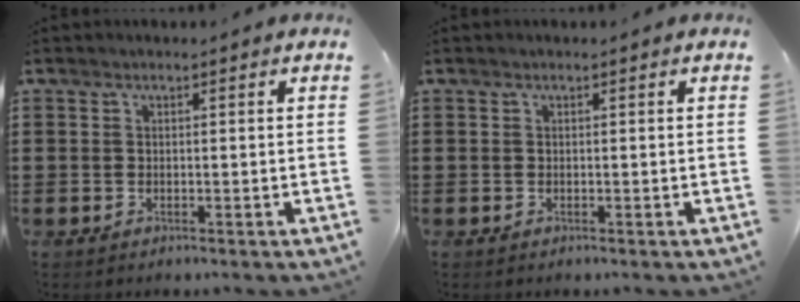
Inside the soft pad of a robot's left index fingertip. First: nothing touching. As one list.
[{"total": 0.0}]